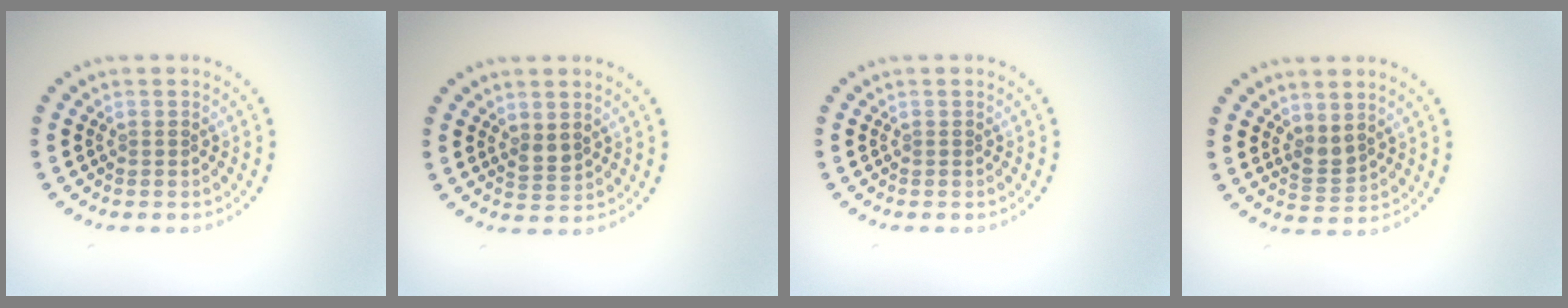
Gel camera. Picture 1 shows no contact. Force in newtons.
{"total": 1.4, "press": 1.3, "slide": 0.6}
{"total": 0.0}
{"total": 1.8, "press": 1.5, "slide": 1.0}